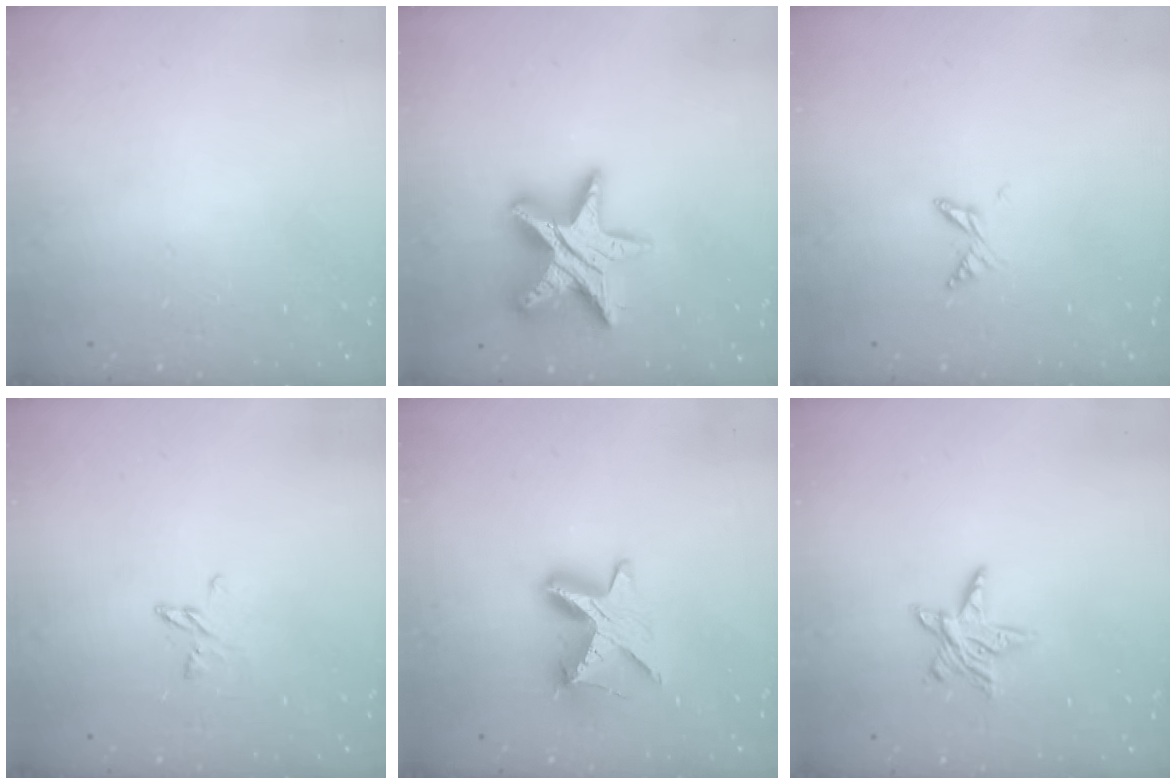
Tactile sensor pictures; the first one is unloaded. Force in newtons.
{"total": 17.3, "press": 17.3, "slide": 1.2}
{"total": 5.2, "press": 5.2, "slide": 0.6}
{"total": 3.2, "press": 3.2, "slide": 0.3}
{"total": 9.5, "press": 9.5, "slide": 0.6}
{"total": 7.2, "press": 7.2, "slide": 0.2}